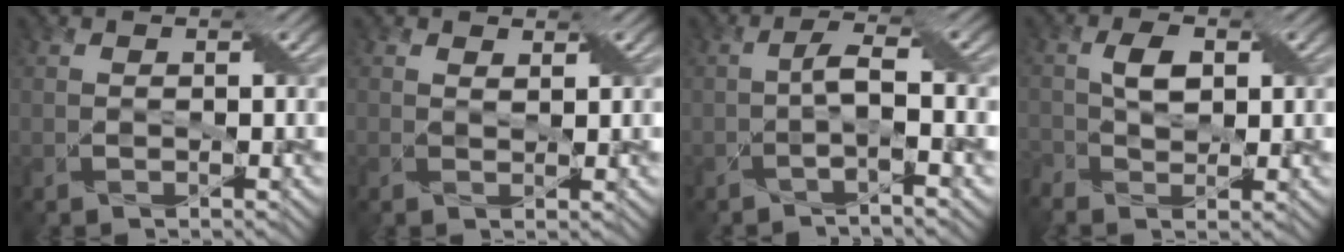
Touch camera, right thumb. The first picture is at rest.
{"total": 1.3, "force": [1.0, 0.4, 0.7], "torque": [-0.015, -0.002, 0.021]}
{"total": 2.9, "force": [-1.1, 0.0, 2.7], "torque": [-0.056, 0.010, -0.028]}
{"total": 4.0, "force": [0.2, 2.4, 3.2], "torque": [-0.078, 0.002, 0.002]}